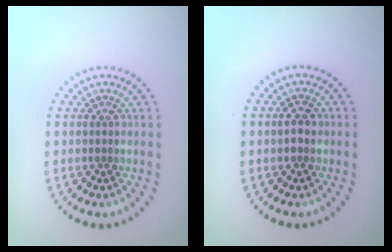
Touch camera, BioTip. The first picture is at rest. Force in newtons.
{"total": 1.3, "press": 1.3, "slide": 0.1}